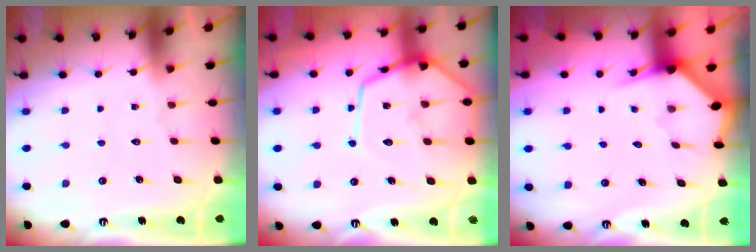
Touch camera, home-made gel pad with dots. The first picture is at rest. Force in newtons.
{"total": 14.6, "press": 14.6, "slide": 1.2}
{"total": 2.9, "press": 2.9, "slide": 0.2}